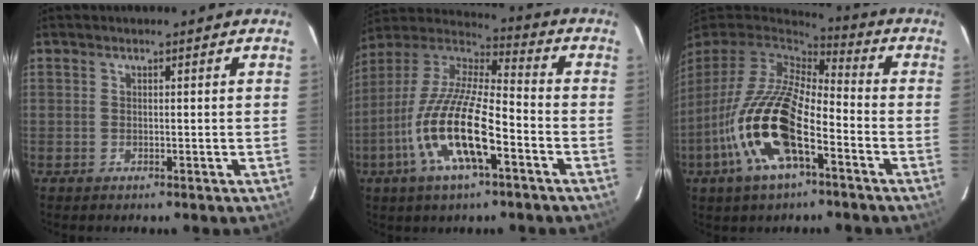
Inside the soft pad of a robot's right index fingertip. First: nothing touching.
{"total": 17.9, "force": [-7.0, 4.9, 15.7], "torque": [-0.316, -0.017, -0.141]}
{"total": 19.0, "force": [-7.4, 7.3, 15.9], "torque": [-0.326, -0.027, -0.148]}